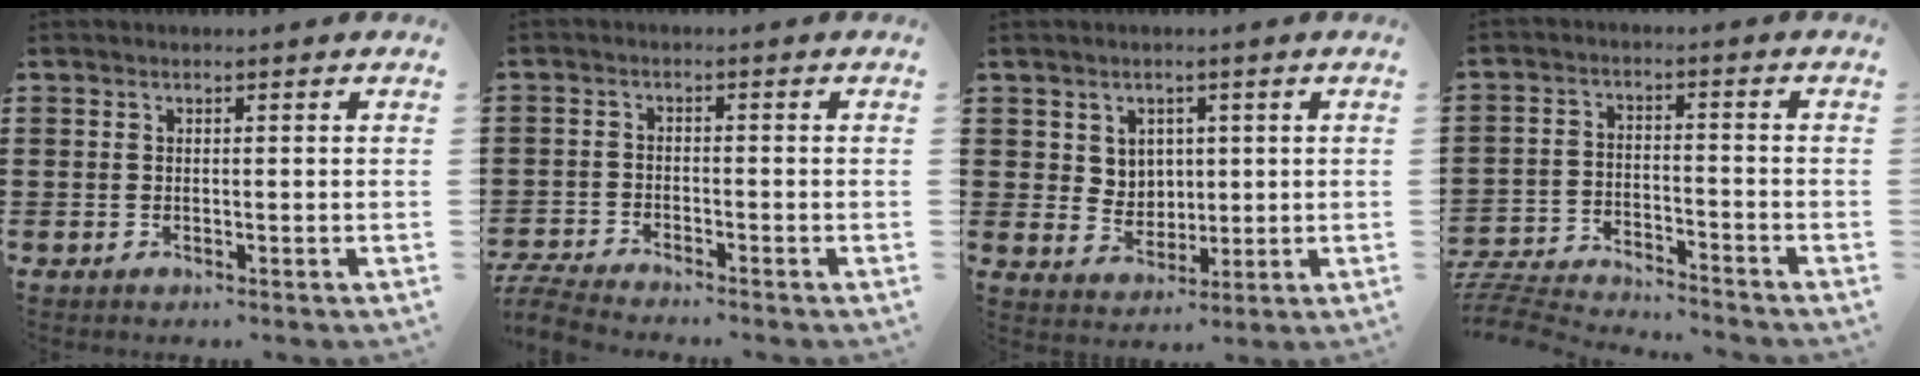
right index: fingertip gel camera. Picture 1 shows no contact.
{"total": 3.6, "force": [-3.5, 0.0, 0.5], "torque": [-0.022, -0.006, -0.077]}
{"total": 4.1, "force": [1.9, 3.6, 0.7], "torque": [-0.024, 0.005, 0.034]}
{"total": 5.4, "force": [-5.4, 0.2, 0.5], "torque": [-0.027, -0.001, -0.115]}